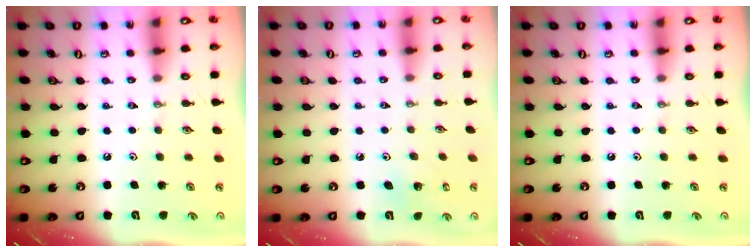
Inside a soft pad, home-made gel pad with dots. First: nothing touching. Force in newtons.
{"total": 5.0, "press": 5.0, "slide": 0.5}
{"total": 0.0}